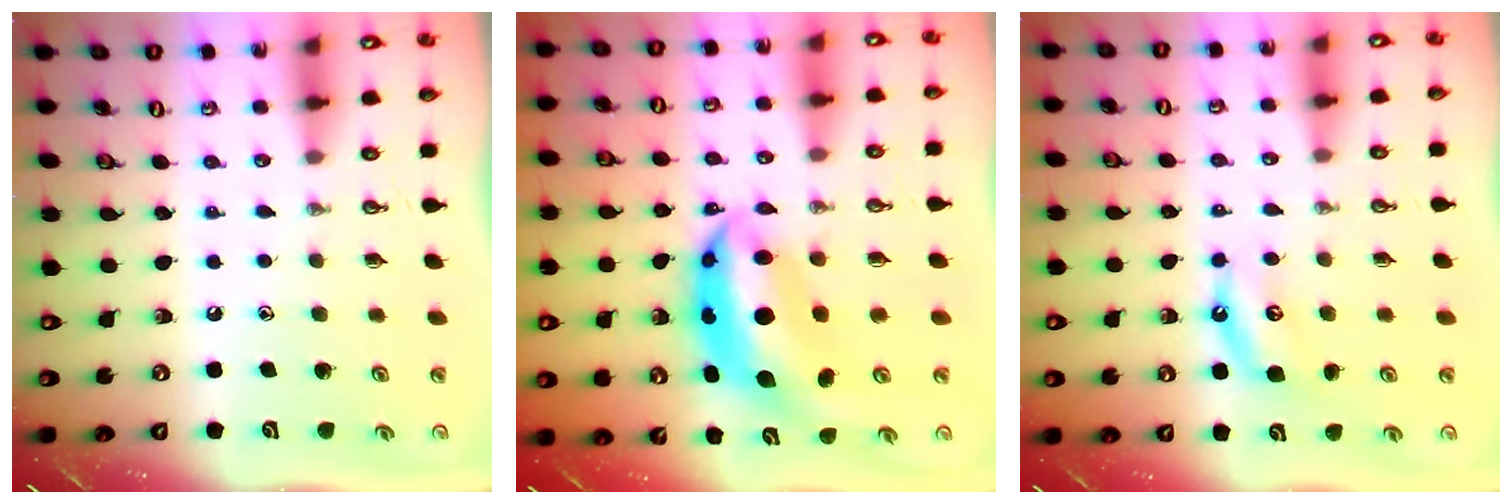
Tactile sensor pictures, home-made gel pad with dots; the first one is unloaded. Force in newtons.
{"total": 11.1, "press": 11.1, "slide": 1.0}
{"total": 5.4, "press": 5.4, "slide": 0.6}